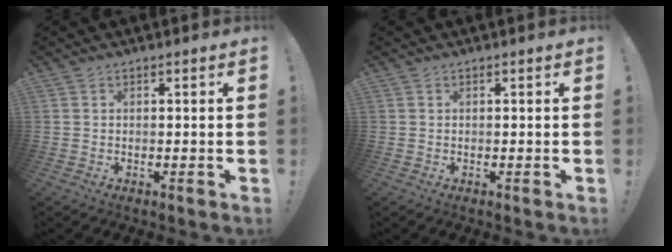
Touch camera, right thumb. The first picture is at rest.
{"total": 0.0}